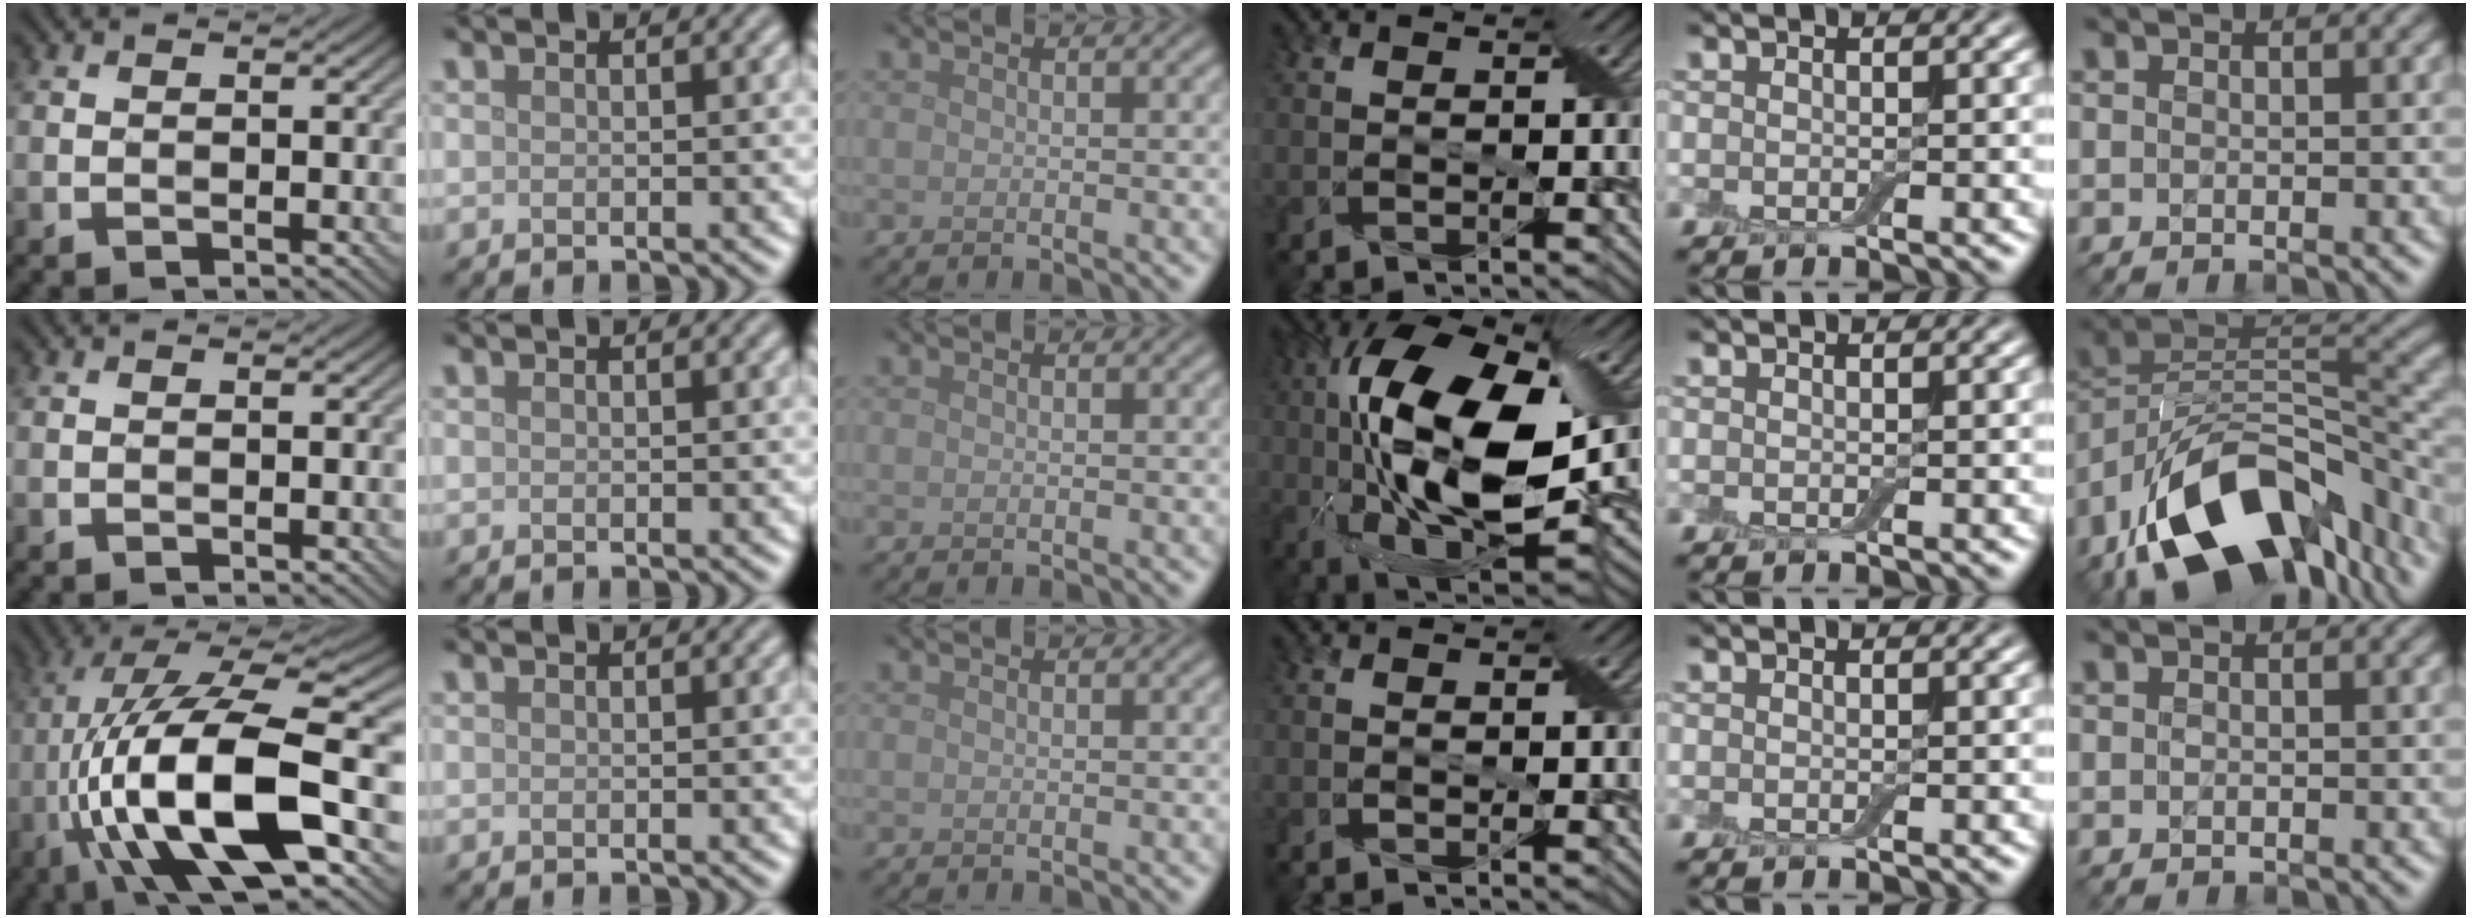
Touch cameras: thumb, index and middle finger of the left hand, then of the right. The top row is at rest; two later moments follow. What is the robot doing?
{"motion": "open", "object": "airpods case & airpods"}